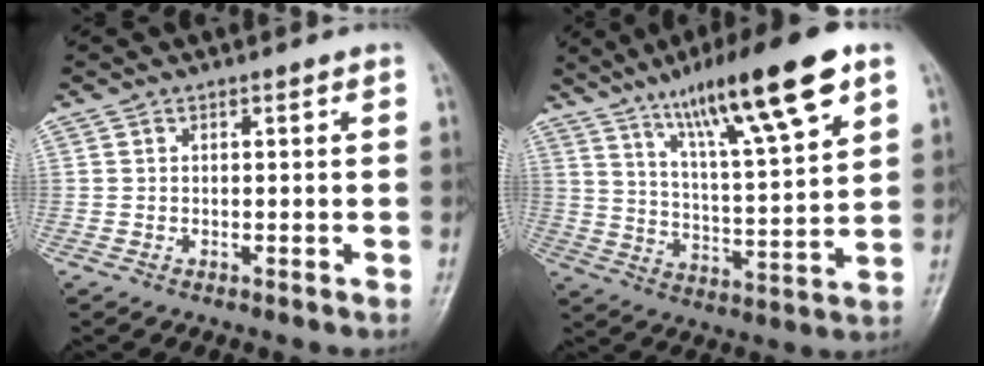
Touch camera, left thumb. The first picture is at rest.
{"total": 19.4, "force": [11.3, 3.2, 15.5], "torque": [-0.238, -0.040, 0.191]}